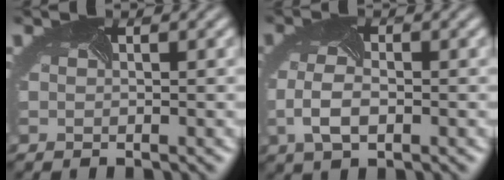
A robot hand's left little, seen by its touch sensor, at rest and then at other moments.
{"total": 3.1, "force": [-1.3, 1.7, 2.3], "torque": [-0.067, -0.007, -0.017]}